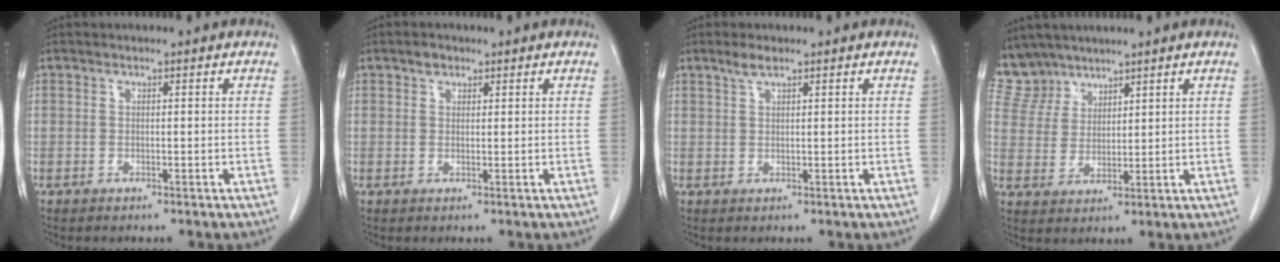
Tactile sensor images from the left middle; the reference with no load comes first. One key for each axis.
{"total": 1.5, "fx": 1.0, "fy": 1.0, "fz": 0.5, "tx": -0.008, "ty": 0.002, "tz": 0.015}
{"total": 1.9, "fx": 1.5, "fy": 0.3, "fz": 1.2, "tx": -0.029, "ty": 0.004, "tz": 0.031}
{"total": 5.8, "fx": 5.2, "fy": 2.4, "fz": -0.4, "tx": 0.005, "ty": 0.003, "tz": 0.116}